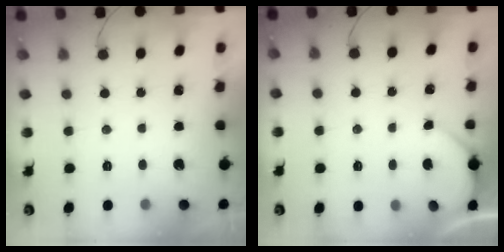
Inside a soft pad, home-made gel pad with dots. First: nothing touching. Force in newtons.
{"total": 1.8, "press": 1.8, "slide": 0.2}